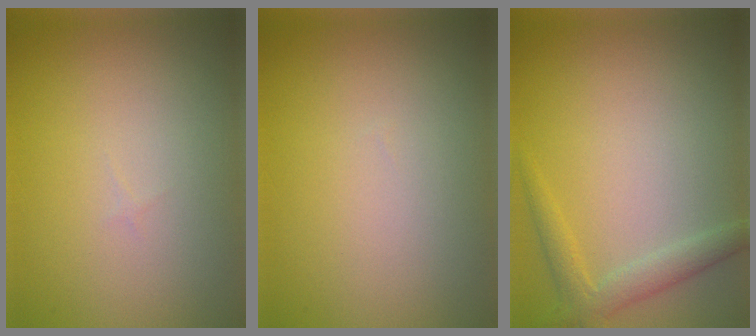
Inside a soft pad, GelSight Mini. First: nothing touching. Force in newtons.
{"total": 0.0}
{"total": 2.4, "press": 2.4, "slide": 0.2}